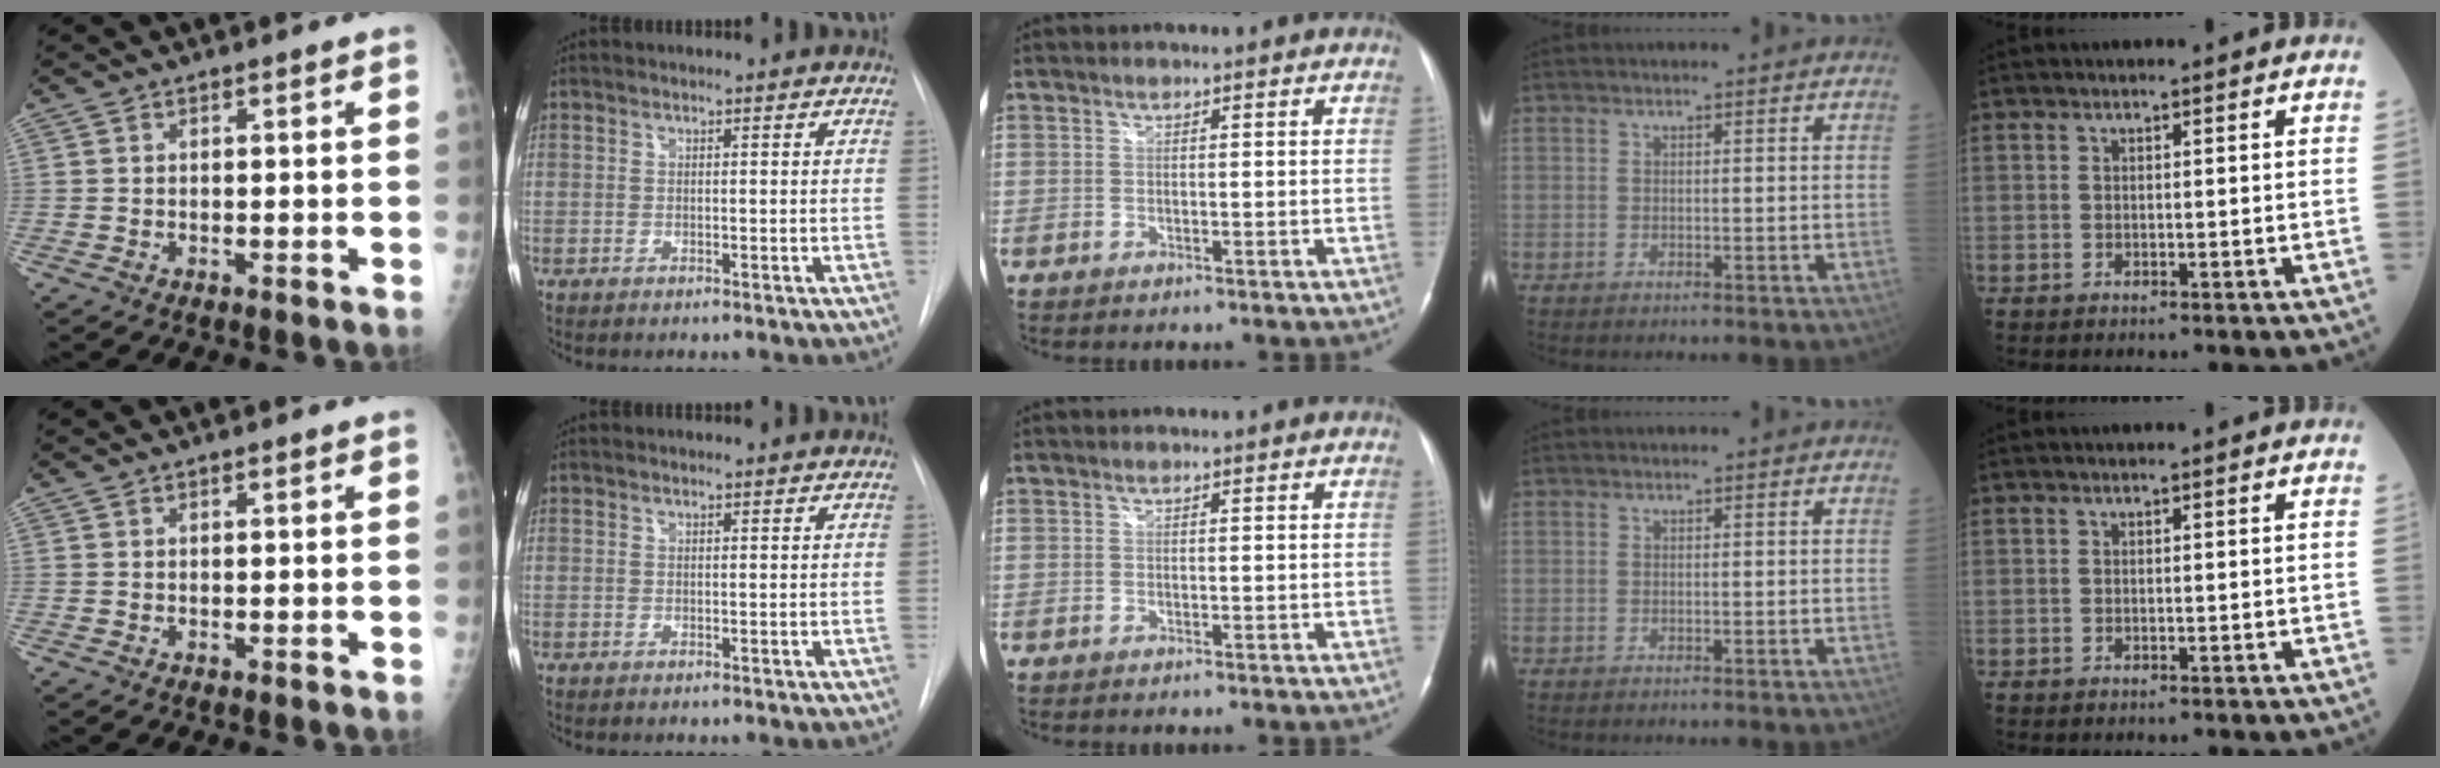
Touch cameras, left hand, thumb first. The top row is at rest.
{"index": {"total": 0.8, "force": [0.8, 0.1, 0.1], "torque": [-0.006, 0.009, 0.010]}}